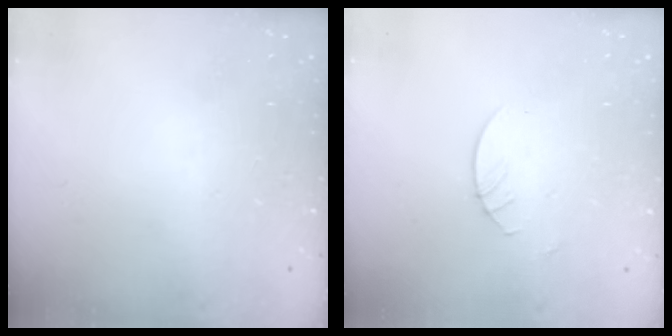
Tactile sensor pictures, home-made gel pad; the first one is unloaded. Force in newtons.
{"total": 2.7, "press": 2.7, "slide": 0.2}